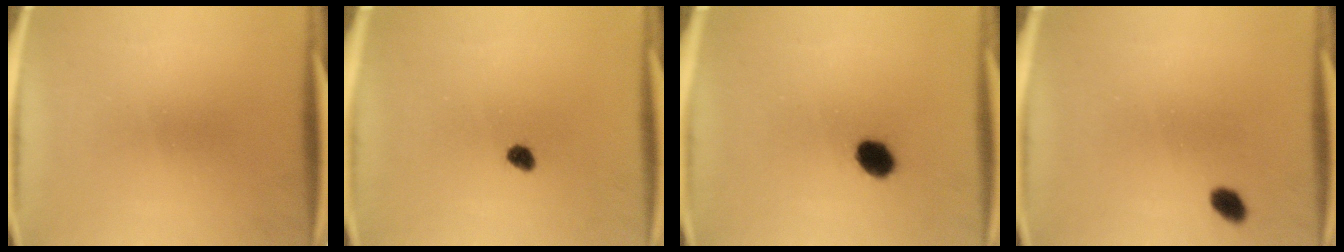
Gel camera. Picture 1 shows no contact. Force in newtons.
{"total": 2.0}
{"total": 5.2}
{"total": 2.4}